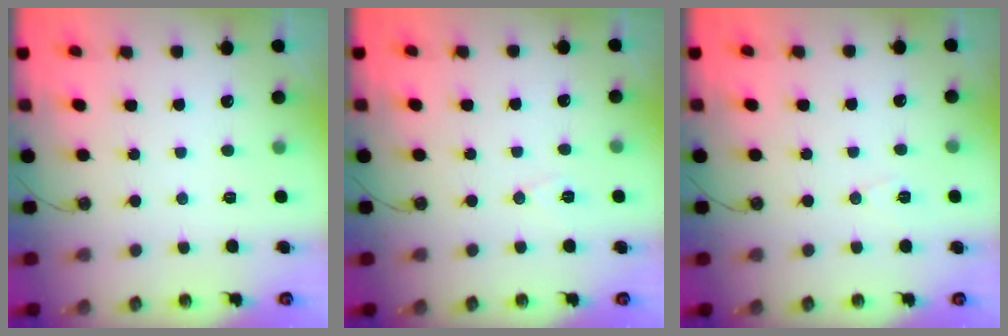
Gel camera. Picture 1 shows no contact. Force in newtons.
{"total": 6.0, "press": 3.8, "slide": 4.6}
{"total": 5.7, "press": 3.5, "slide": 4.6}